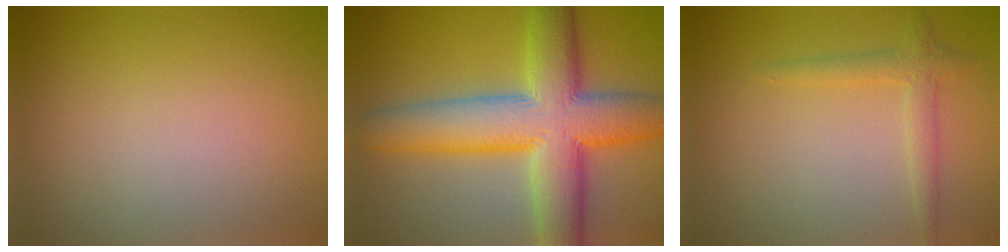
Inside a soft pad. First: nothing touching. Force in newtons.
{"total": 11.5, "press": 11.5, "slide": 0.3}
{"total": 1.9, "press": 1.9, "slide": 0.1}